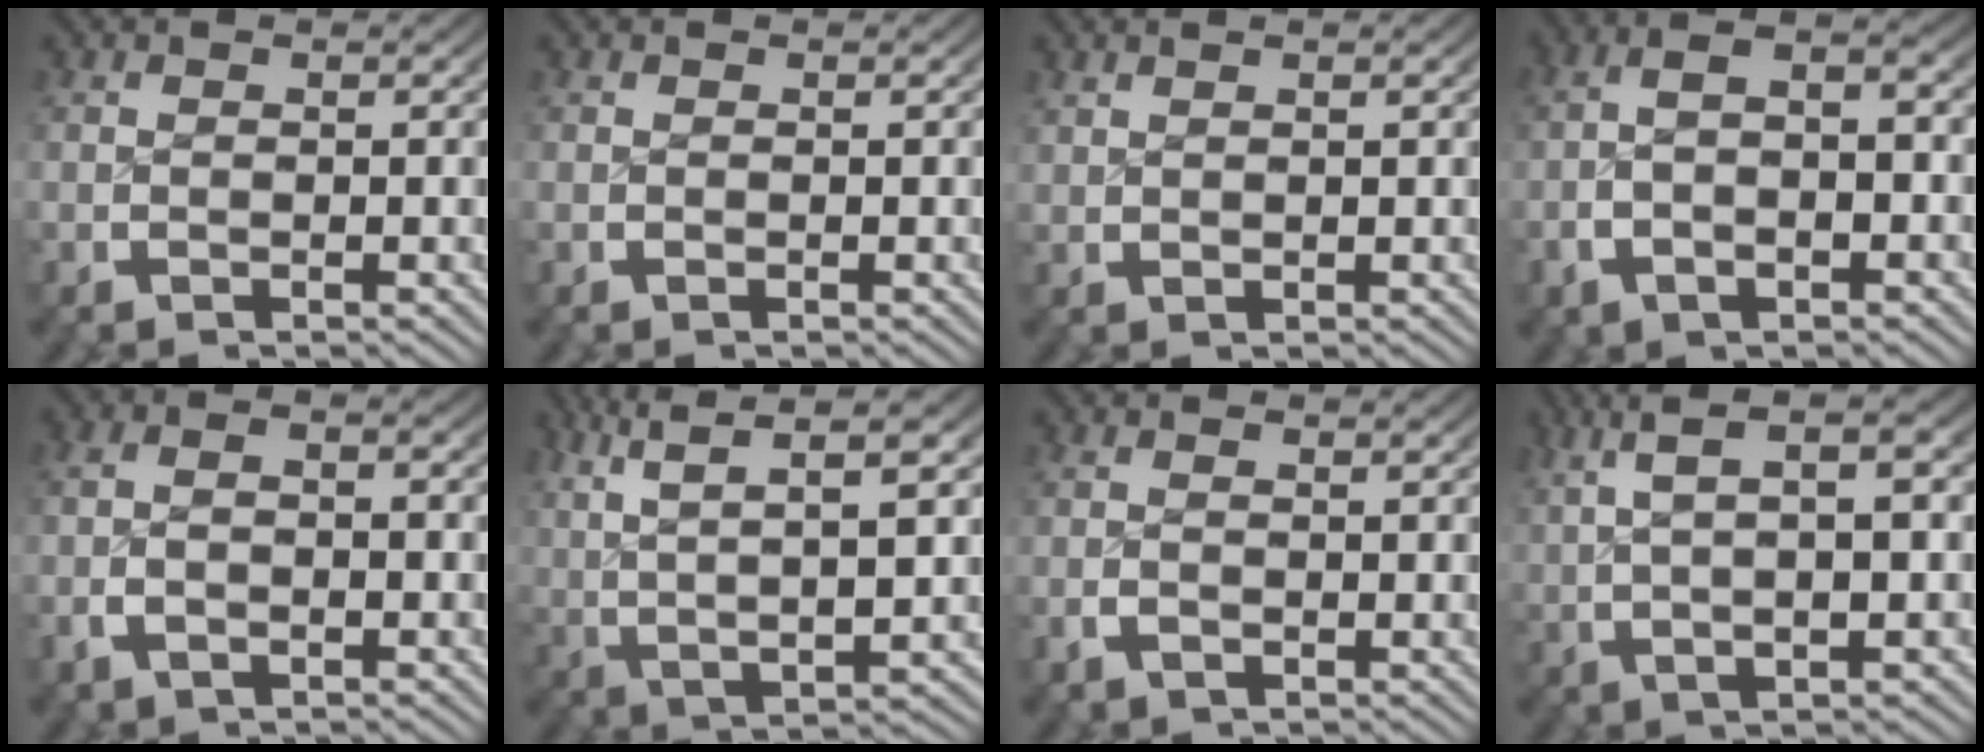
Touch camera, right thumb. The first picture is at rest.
{"total": 0.0}
{"total": 0.9, "force": [0.8, 0.0, 0.3], "torque": [-0.001, 0.003, 0.020]}
{"total": 4.9, "force": [-0.2, 2.4, 4.2], "torque": [-0.072, 0.008, -0.010]}
{"total": 2.9, "force": [-0.9, 1.6, 2.3], "torque": [-0.052, 0.000, -0.019]}
{"total": 10.4, "force": [3.2, 5.5, 8.2], "torque": [-0.159, -0.001, 0.054]}
{"total": 1.3, "force": [-0.5, 0.9, 0.9], "torque": [-0.023, -0.004, -0.004]}
{"total": 7.6, "force": [3.3, 2.7, 6.3], "torque": [-0.097, 0.024, 0.052]}